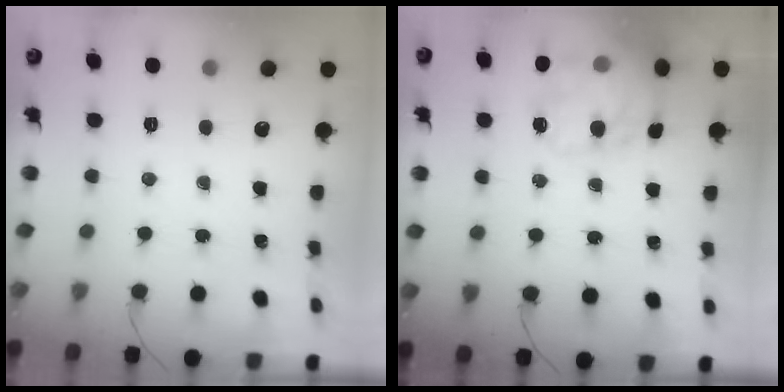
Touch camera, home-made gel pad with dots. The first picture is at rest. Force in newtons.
{"total": 17.9, "press": 17.6, "slide": 3.1}